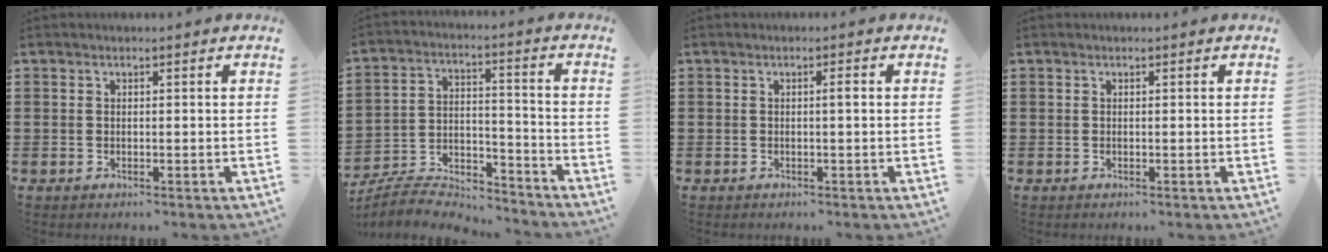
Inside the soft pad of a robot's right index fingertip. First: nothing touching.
{"total": 6.5, "force": [-6.3, 1.1, 1.4], "torque": [-0.038, 0.004, -0.126]}
{"total": 1.0, "force": [0.1, 0.0, 1.0], "torque": [-0.018, 0.000, 0.000]}
{"total": 0.0}